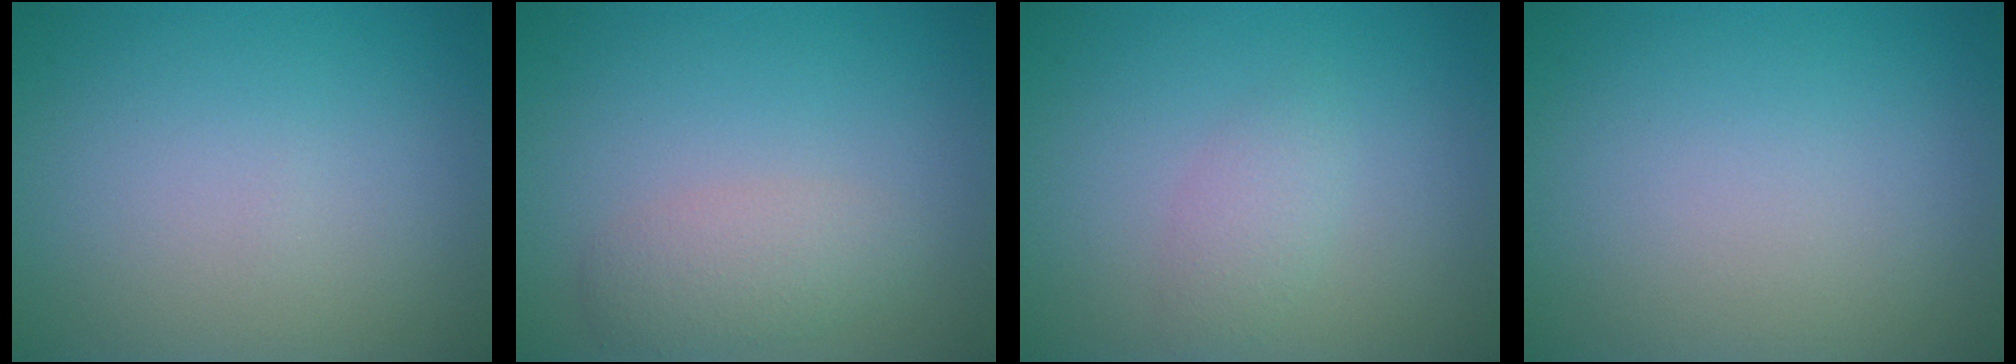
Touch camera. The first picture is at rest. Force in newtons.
{"total": 2.3, "press": 2.3, "slide": 0.1}
{"total": 1.6, "press": 1.6, "slide": 0.1}
{"total": 0.0}